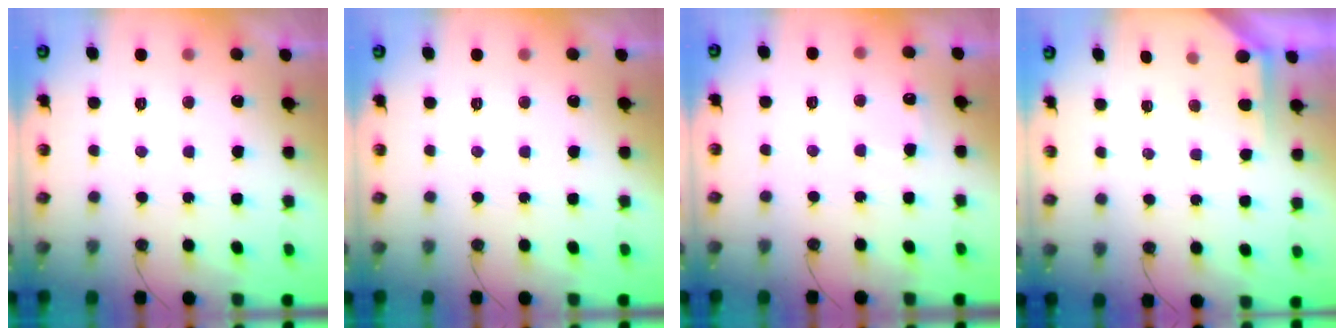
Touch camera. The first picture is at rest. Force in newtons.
{"total": 0.0}
{"total": 4.9, "press": 4.8, "slide": 0.4}
{"total": 1.5, "press": 1.5, "slide": 0.3}